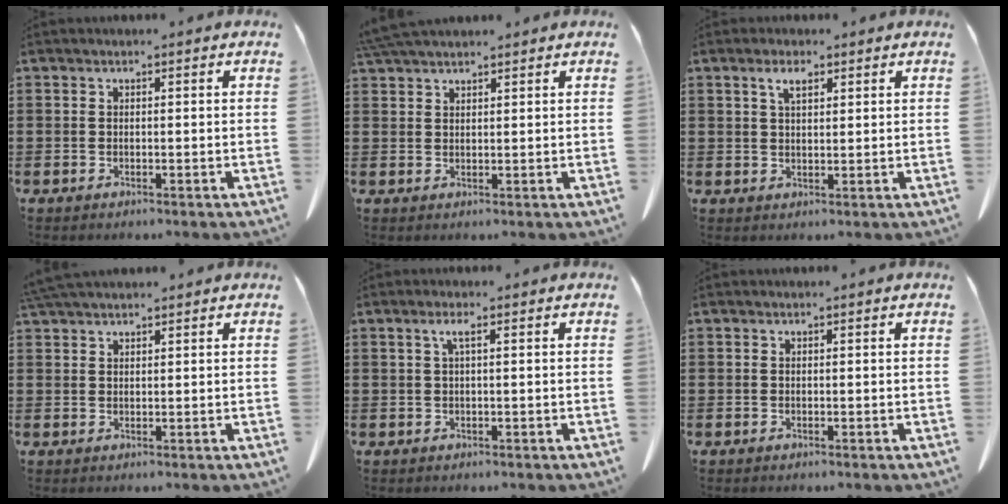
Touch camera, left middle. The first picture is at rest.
{"total": 3.4, "force": [3.1, 0.4, 1.3], "torque": [-0.035, -0.002, 0.061]}
{"total": 3.1, "force": [1.9, 1.1, 2.3], "torque": [-0.043, 0.002, 0.031]}
{"total": 2.5, "force": [2.3, 0.4, 0.9], "torque": [-0.024, 0.001, 0.045]}
{"total": 1.7, "force": [0.4, 0.1, 1.6], "torque": [-0.033, 0.002, 0.007]}
{"total": 0.0}